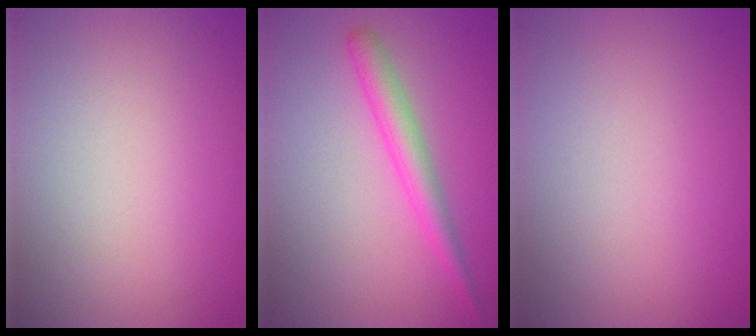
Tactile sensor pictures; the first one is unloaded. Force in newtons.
{"total": 2.8, "press": 2.8, "slide": 0.1}
{"total": 0.0}